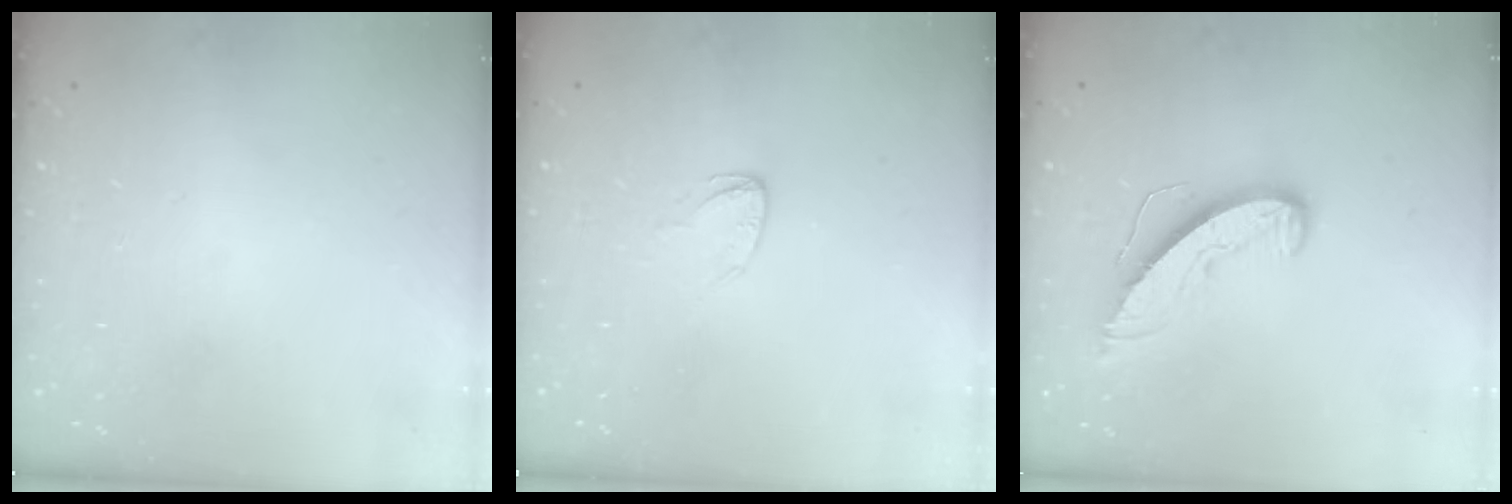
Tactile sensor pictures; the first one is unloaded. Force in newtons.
{"total": 3.3, "press": 3.3, "slide": 0.3}
{"total": 8.4, "press": 8.4, "slide": 0.2}